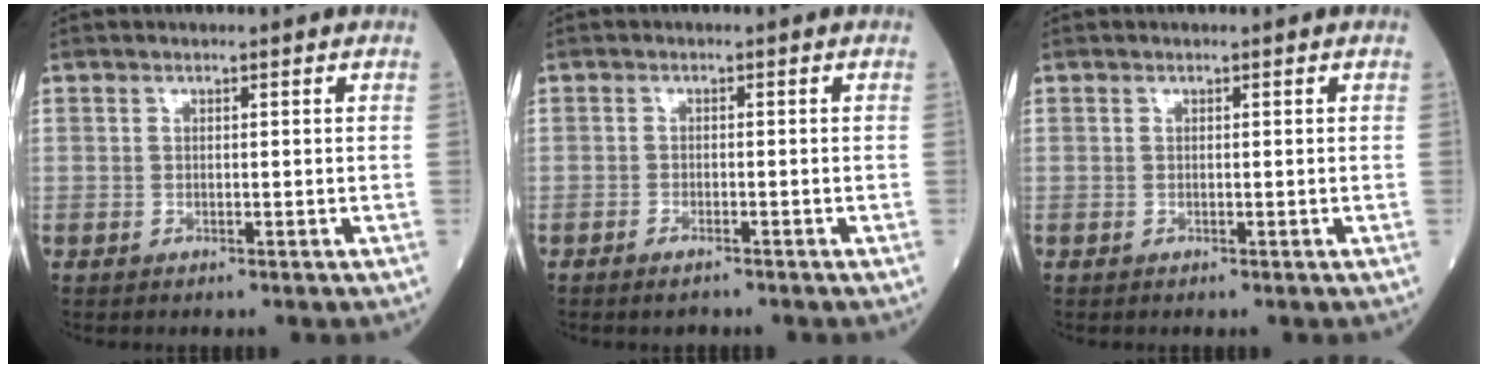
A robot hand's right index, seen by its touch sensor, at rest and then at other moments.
{"total": 1.4, "force": [-1.2, 0.3, 0.7], "torque": [-0.017, -0.002, -0.015]}
{"total": 0.0}